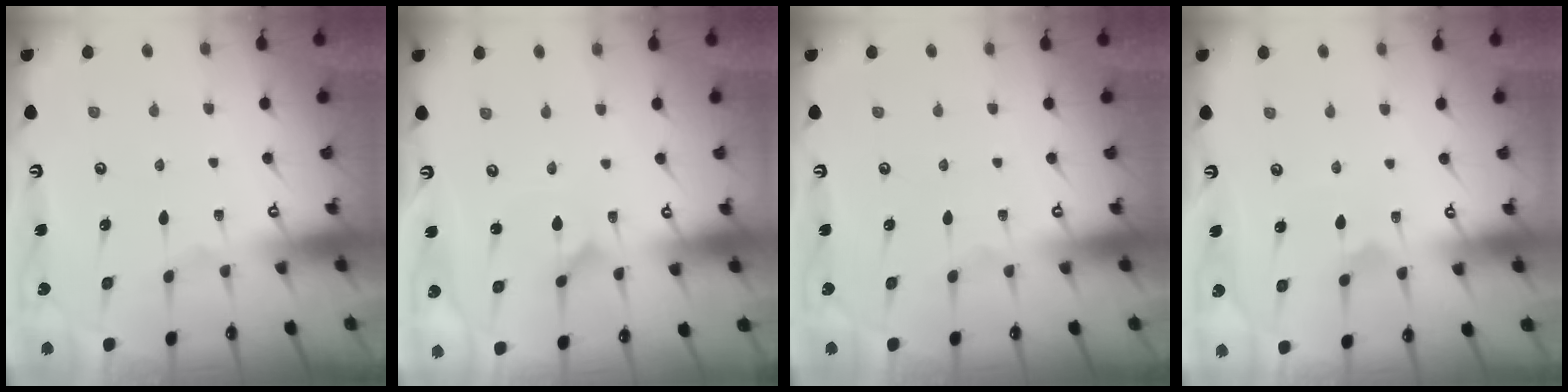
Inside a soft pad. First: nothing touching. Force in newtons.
{"total": 0.9, "press": 0.9, "slide": 0.0}
{"total": 0.0}
{"total": 4.7, "press": 4.7, "slide": 0.5}